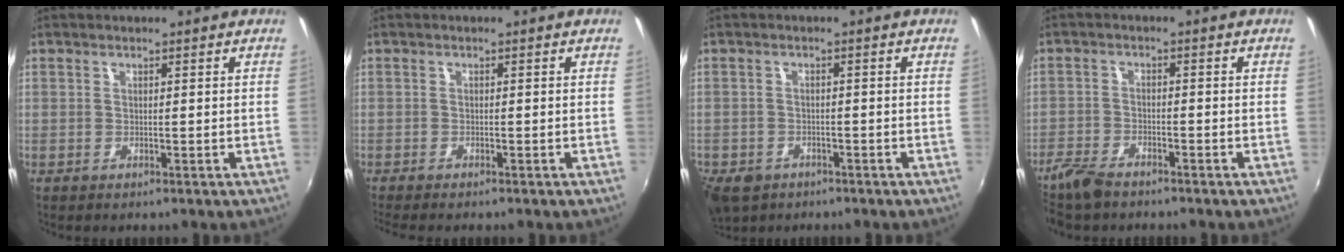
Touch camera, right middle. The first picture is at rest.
{"total": 2.7, "force": [-2.3, 0.2, 1.3], "torque": [-0.028, -0.018, -0.040]}
{"total": 8.3, "force": [-5.0, 5.6, 3.6], "torque": [-0.099, -0.019, -0.080]}
{"total": 5.9, "force": [-5.0, 2.0, 2.6], "torque": [-0.073, -0.014, -0.099]}